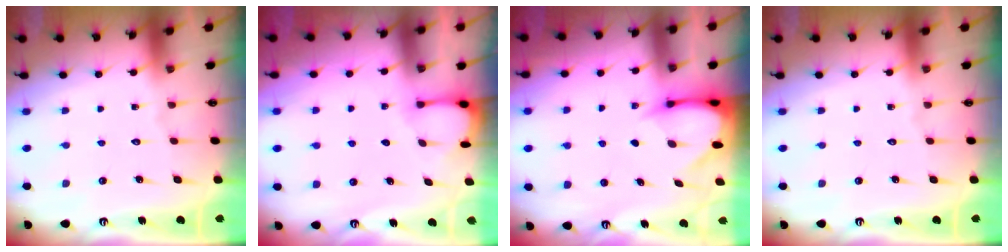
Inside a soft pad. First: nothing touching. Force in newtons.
{"total": 2.3, "press": 2.3, "slide": 0.3}
{"total": 3.4, "press": 3.4, "slide": 0.3}
{"total": 0.0}